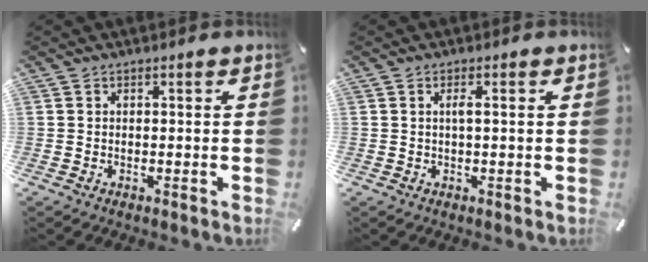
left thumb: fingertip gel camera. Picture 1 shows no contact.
{"total": 1.9, "force": [0.2, 0.2, 1.9], "torque": [-0.038, -0.002, 0.002]}